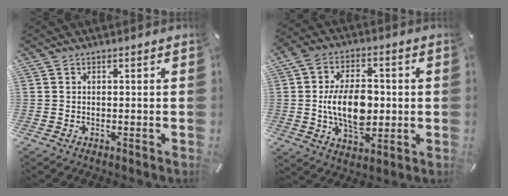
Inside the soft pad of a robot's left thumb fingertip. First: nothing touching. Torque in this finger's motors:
{"motor_torque": [2.48, 2.45, 1.83, -0.14, 0.57]}